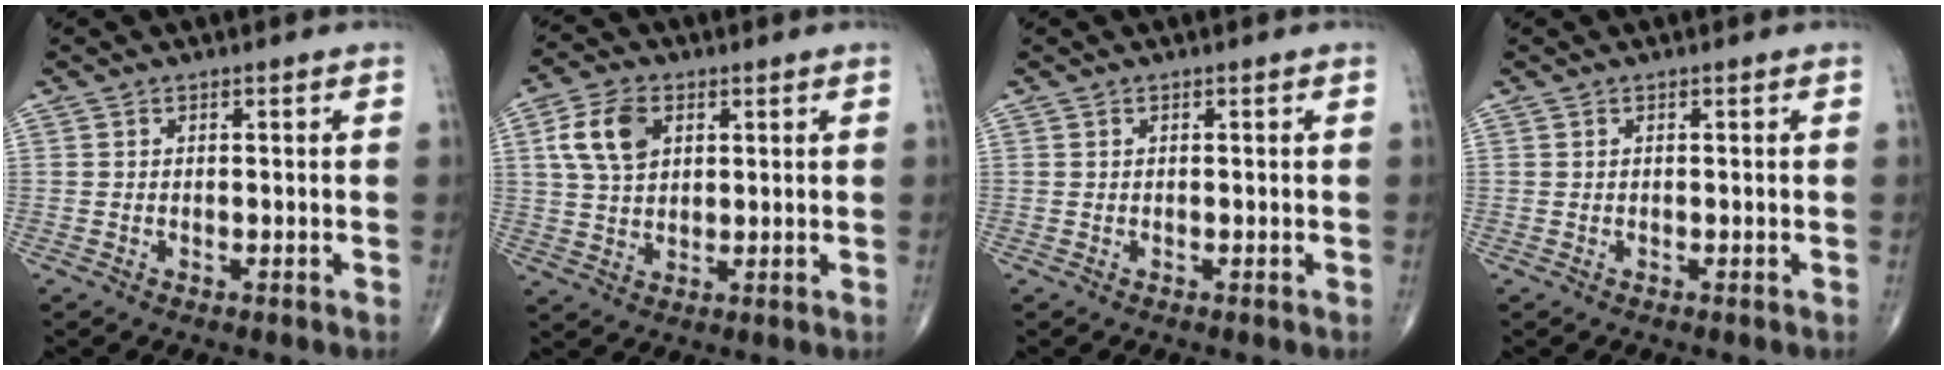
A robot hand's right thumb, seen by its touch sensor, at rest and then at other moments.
{"total": 8.6, "force": [2.8, 5.6, 5.9], "torque": [-0.107, -0.001, 0.052]}
{"total": 0.0}
{"total": 0.0}